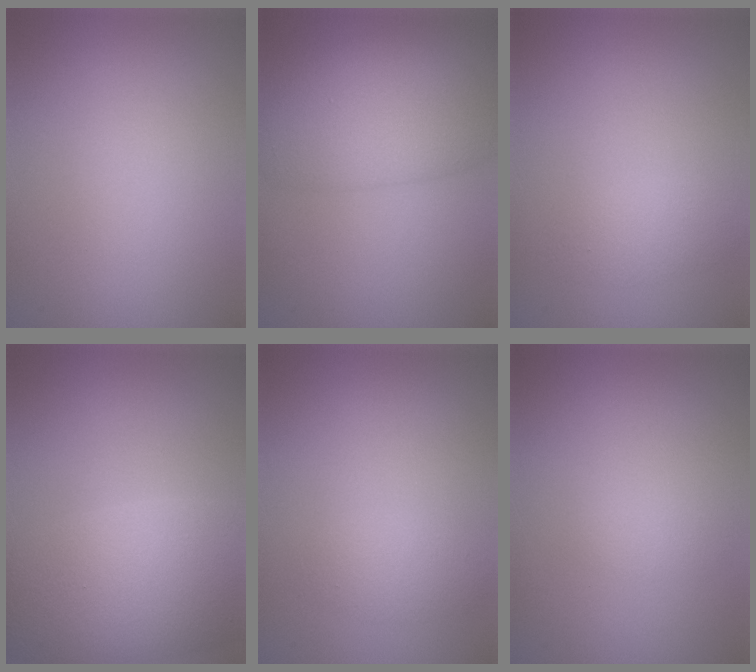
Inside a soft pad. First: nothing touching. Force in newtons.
{"total": 7.9, "press": 7.9, "slide": 0.3}
{"total": 1.5, "press": 1.5, "slide": 0.2}
{"total": 8.4, "press": 8.4, "slide": 0.3}
{"total": 1.6, "press": 1.6, "slide": 0.1}
{"total": 0.8, "press": 0.8, "slide": 0.0}